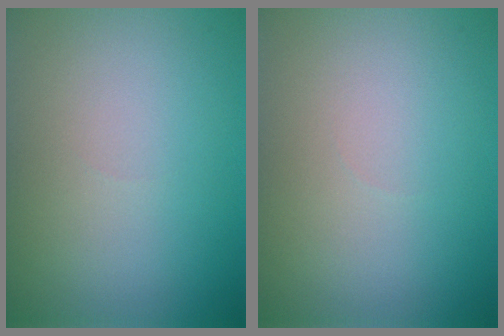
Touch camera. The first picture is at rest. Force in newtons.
{"total": 0.0}